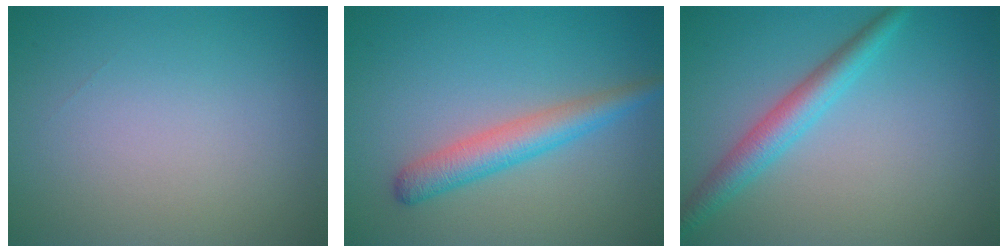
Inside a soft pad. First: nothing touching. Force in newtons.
{"total": 3.6, "press": 3.6, "slide": 0.1}
{"total": 3.4, "press": 3.4, "slide": 0.1}